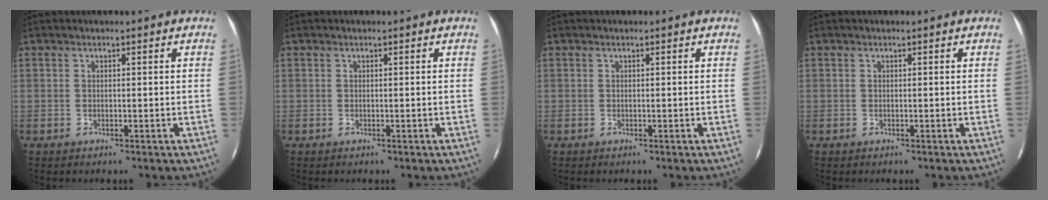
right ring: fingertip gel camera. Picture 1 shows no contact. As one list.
[{"total": 0.0}, {"total": 0.0}, {"total": 0.0}]